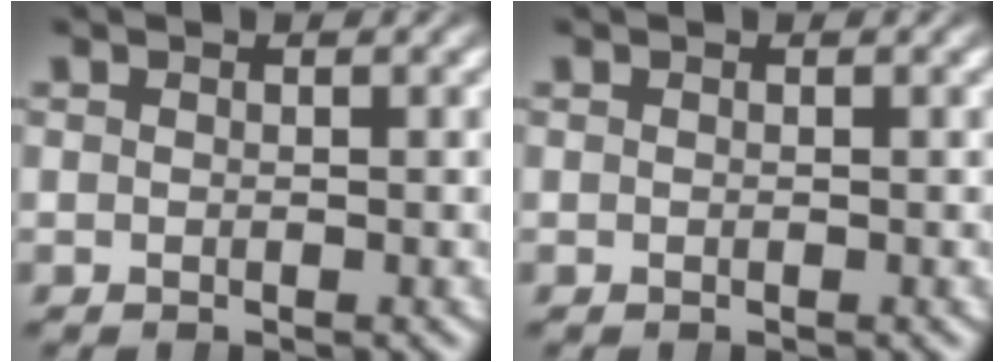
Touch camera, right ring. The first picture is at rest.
{"total": 0.0}